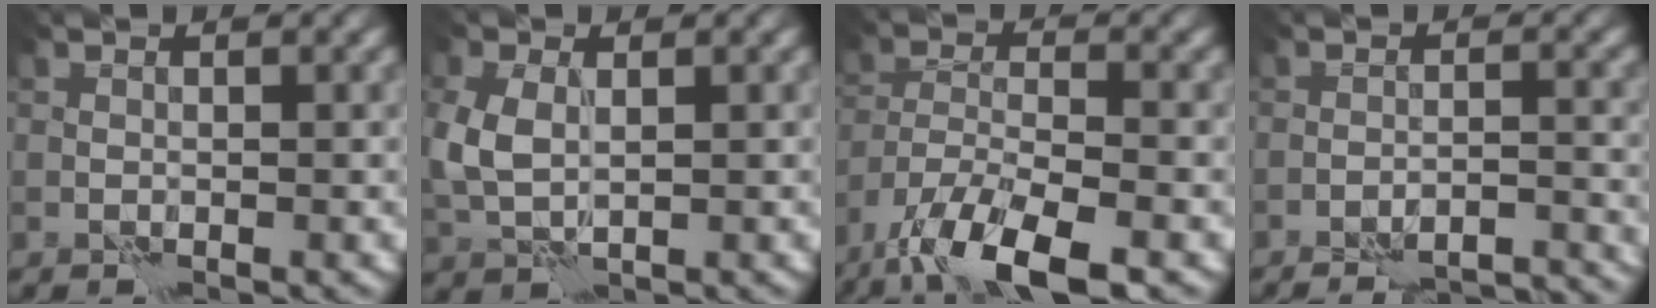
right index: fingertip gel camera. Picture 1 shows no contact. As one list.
[{"total": 3.5, "force": [0.7, 2.2, 2.7], "torque": [-0.074, 0.000, 0.015]}, {"total": 9.6, "force": [-6.8, 2.8, 6.2], "torque": [-0.116, -0.011, -0.130]}, {"total": 11.2, "force": [-10.6, 2.6, 2.4], "torque": [-0.011, 0.015, -0.117]}]